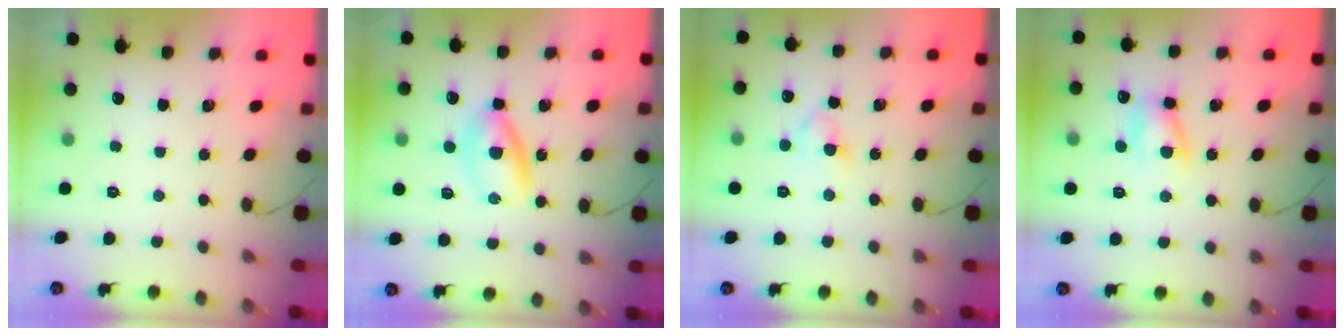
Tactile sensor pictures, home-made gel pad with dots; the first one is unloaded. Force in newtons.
{"total": 4.3, "press": 4.2, "slide": 0.8}
{"total": 3.9, "press": 3.6, "slide": 1.5}
{"total": 7.2, "press": 7.0, "slide": 1.7}